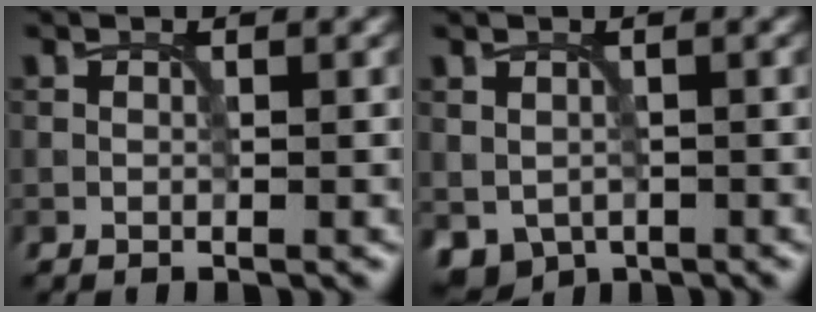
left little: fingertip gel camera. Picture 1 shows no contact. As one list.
[{"total": 1.9, "force": [-0.4, 1.5, 1.0], "torque": [-0.020, -0.010, -0.003]}]